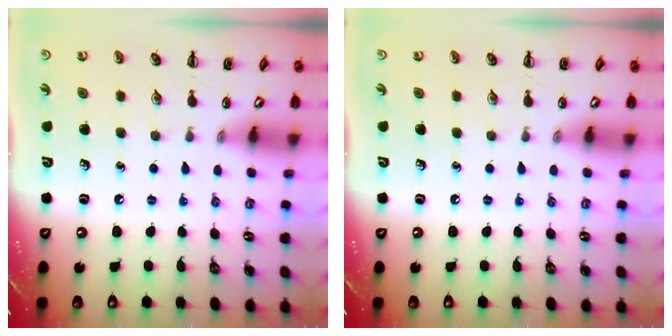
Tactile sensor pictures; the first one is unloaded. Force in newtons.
{"total": 0.0}